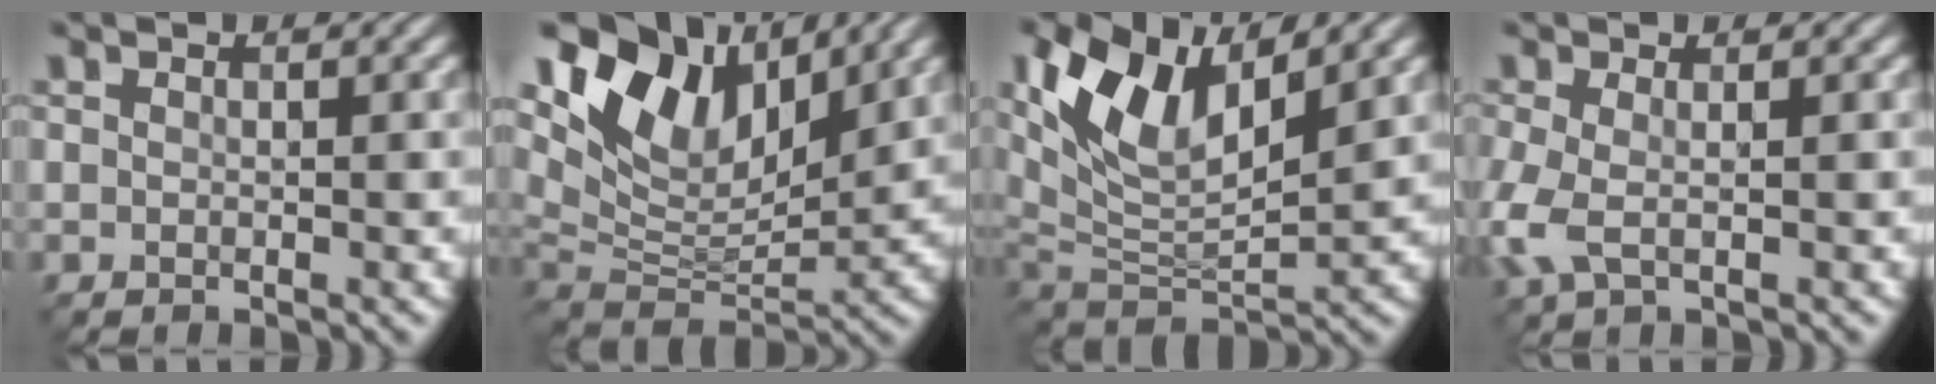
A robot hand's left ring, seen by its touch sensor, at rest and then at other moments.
{"total": 10.1, "force": [6.2, 5.3, 6.1], "torque": [-0.108, 0.004, 0.110]}
{"total": 9.6, "force": [4.3, 4.5, 7.3], "torque": [-0.141, -0.003, 0.078]}
{"total": 3.4, "force": [-0.6, 1.7, 3.0], "torque": [-0.085, -0.006, -0.016]}